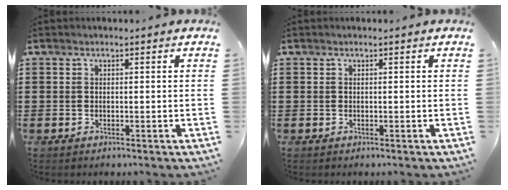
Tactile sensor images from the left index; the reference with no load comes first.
{"total": 0.0}